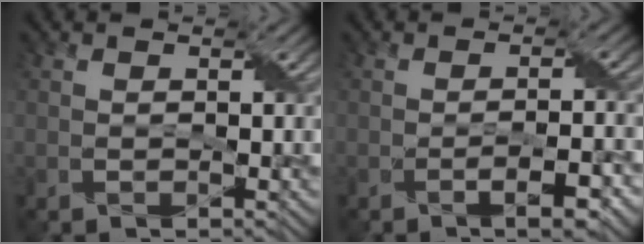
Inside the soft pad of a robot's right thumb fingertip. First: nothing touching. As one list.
[{"total": 3.4, "force": [-1.7, 0.7, 2.8], "torque": [-0.048, 0.002, -0.025]}]